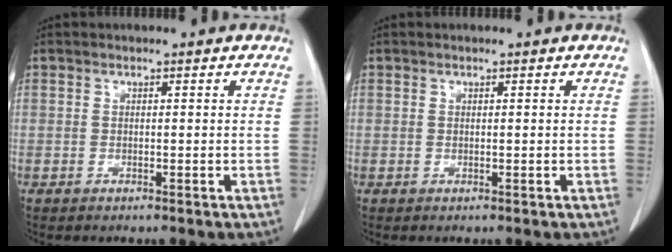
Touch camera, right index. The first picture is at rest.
{"total": 0.0}